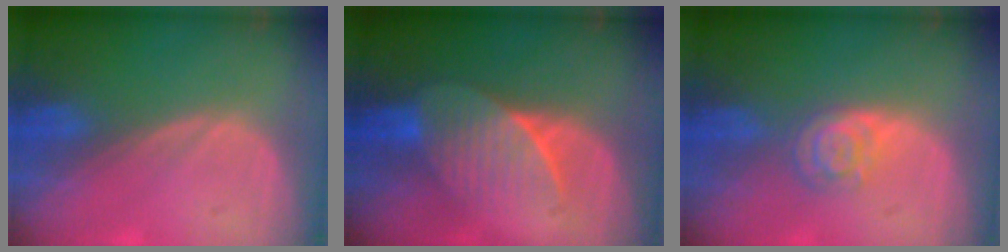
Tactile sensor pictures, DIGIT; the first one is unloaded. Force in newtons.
{"total": 7.2, "press": 6.7, "slide": 2.5}
{"total": 4.4, "press": 3.9, "slide": 2.0}